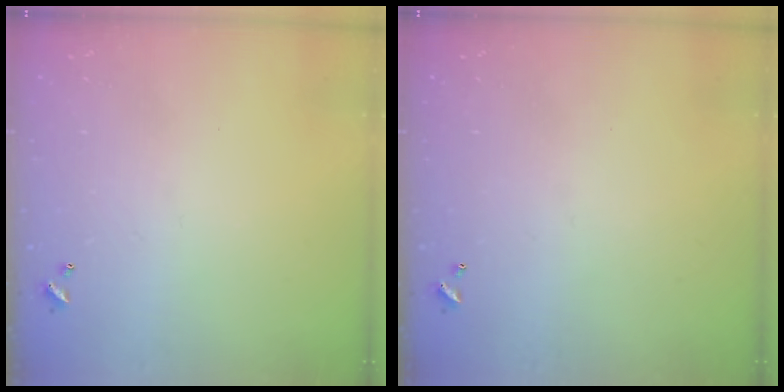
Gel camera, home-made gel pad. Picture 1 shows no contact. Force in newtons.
{"total": 0.0}